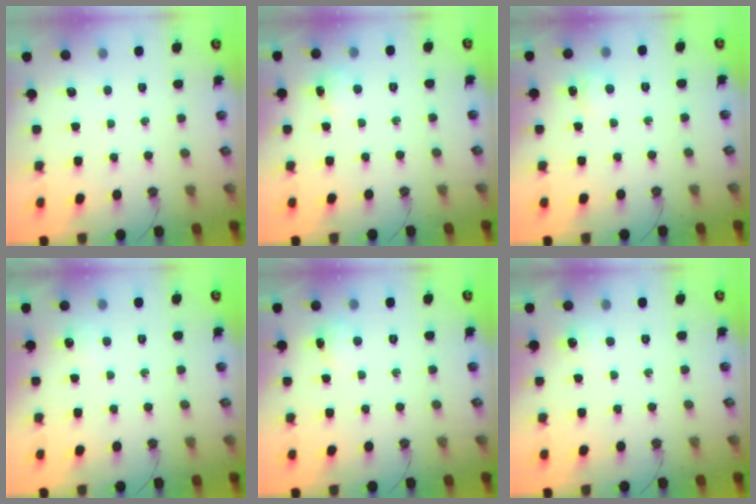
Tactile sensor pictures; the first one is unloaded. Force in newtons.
{"total": 2.9, "press": 2.8, "slide": 0.6}
{"total": 6.9, "press": 6.8, "slide": 1.0}
{"total": 5.2, "press": 5.1, "slide": 0.7}
{"total": 2.9, "press": 2.8, "slide": 0.6}
{"total": 3.9, "press": 3.8, "slide": 0.5}